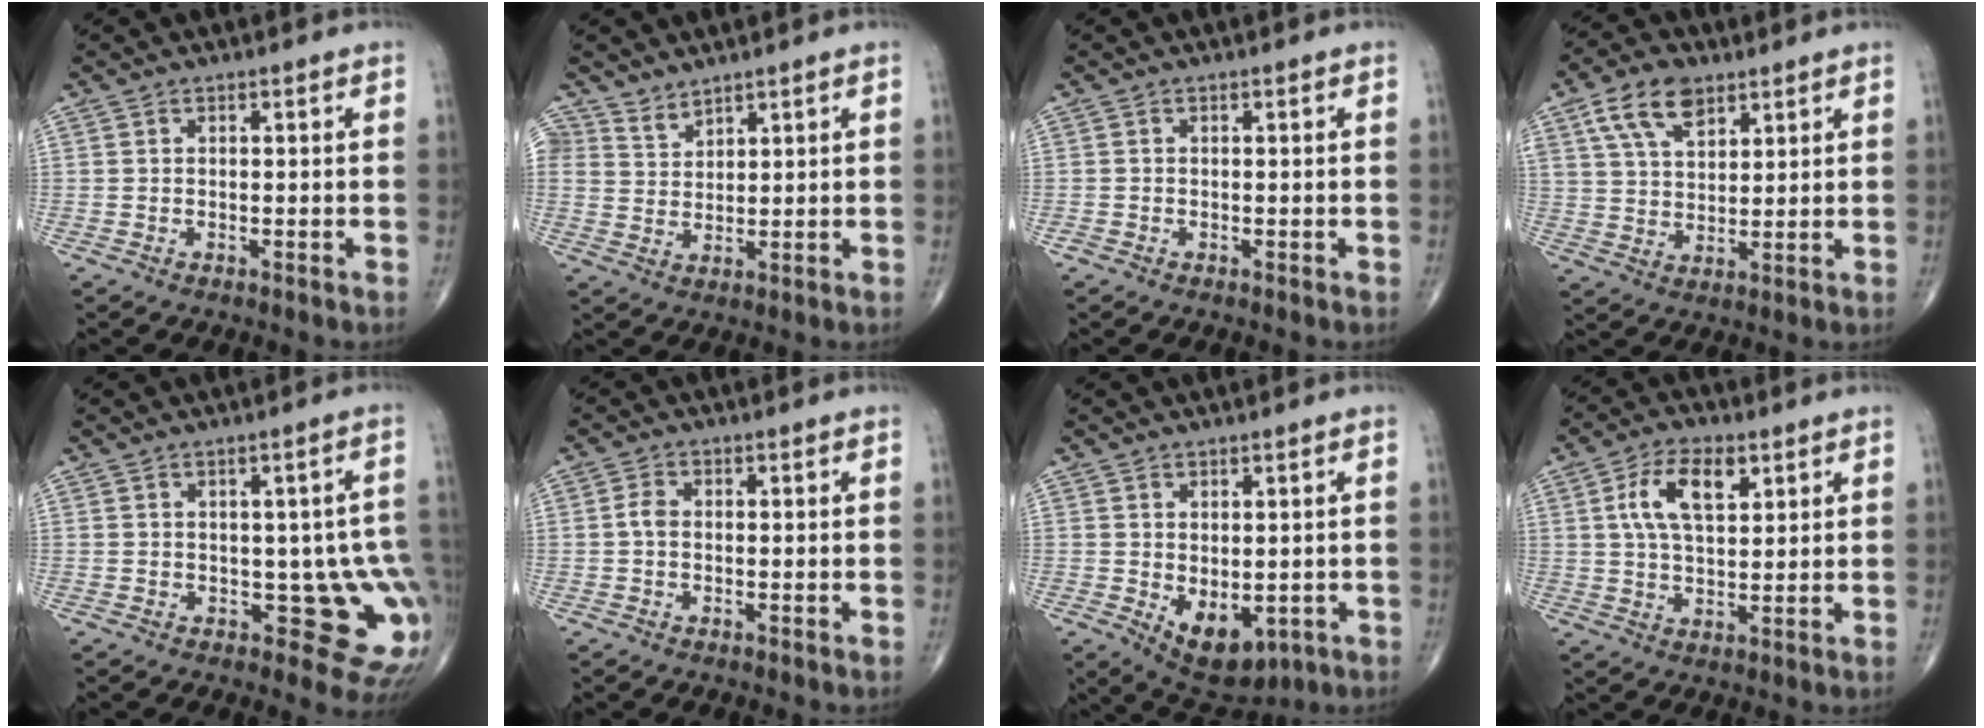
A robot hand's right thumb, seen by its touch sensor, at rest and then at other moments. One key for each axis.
{"total": 2.9, "fx": 2.7, "fy": 1.2, "fz": -0.1, "tx": 0.020, "ty": -0.026, "tz": 0.052}
{"total": 0.7, "fx": -0.3, "fy": 0.4, "fz": 0.4, "tx": -0.001, "ty": 0.001, "tz": -0.008}
{"total": 10.0, "fx": 5.4, "fy": 5.6, "fz": 6.3, "tx": -0.103, "ty": -0.014, "tz": 0.103}
{"total": 9.6, "fx": -1.1, "fy": 5.0, "fz": 8.1, "tx": -0.051, "ty": -0.002, "tz": -0.005}
{"total": 2.0, "fx": -0.1, "fy": 1.4, "fz": 1.5, "tx": -0.025, "ty": 0.004, "tz": -0.007}
{"total": 8.6, "fx": -2.1, "fy": 5.0, "fz": 6.7, "tx": -0.083, "ty": -0.004, "tz": -0.009}
{"total": 9.6, "fx": 3.5, "fy": 4.9, "fz": 7.5, "tx": -0.127, "ty": -0.004, "tz": 0.063}